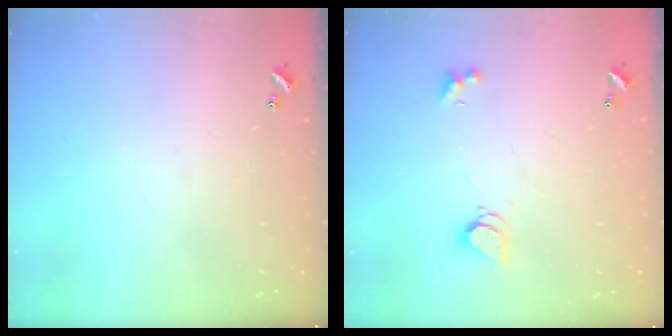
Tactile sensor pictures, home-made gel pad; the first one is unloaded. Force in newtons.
{"total": 2.3, "press": 2.3, "slide": 0.3}